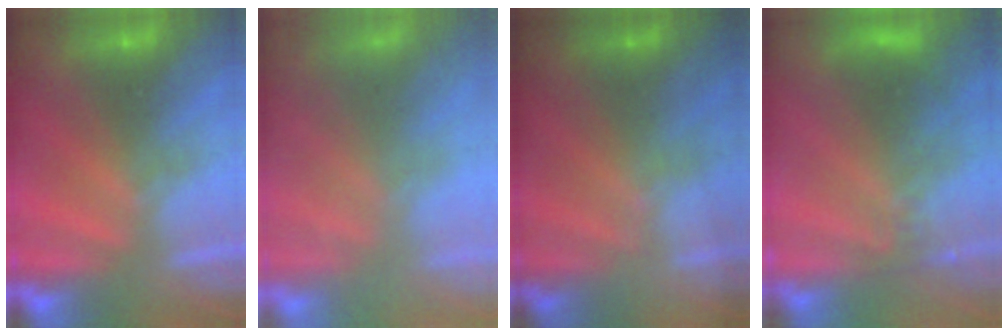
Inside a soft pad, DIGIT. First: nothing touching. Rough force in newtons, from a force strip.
{"total": 7.1}
{"total": 1.3}
{"total": 3.2}